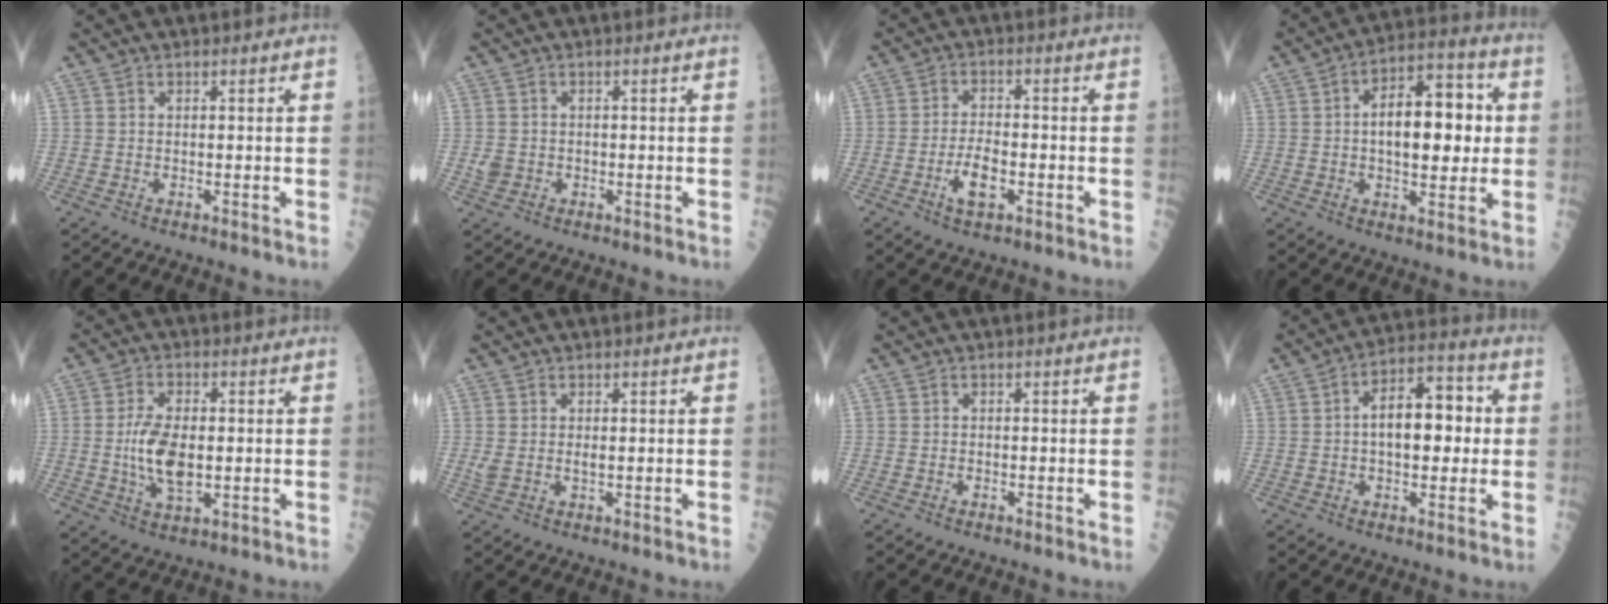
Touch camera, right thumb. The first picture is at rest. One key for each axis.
{"total": 2.1, "fx": -0.4, "fy": 1.8, "fz": 0.9, "tx": -0.011, "ty": 0.005, "tz": -0.005}
{"total": 5.7, "fx": -2.0, "fy": 2.4, "fz": 4.8, "tx": -0.085, "ty": 0.011, "tz": -0.034}
{"total": 15.5, "fx": 1.1, "fy": 7.8, "fz": 13.4, "tx": -0.168, "ty": 0.021, "tz": 0.010}
{"total": 9.6, "fx": -0.5, "fy": 4.7, "fz": 8.3, "tx": -0.154, "ty": -0.004, "tz": -0.008}
{"total": 2.3, "fx": 0.2, "fy": 1.1, "fz": 2.1, "tx": -0.047, "ty": 0.003, "tz": 0.009}
{"total": 0.0}
{"total": 12.5, "fx": 0.5, "fy": 6.7, "fz": 10.6, "tx": -0.133, "ty": 0.030, "tz": 0.000}